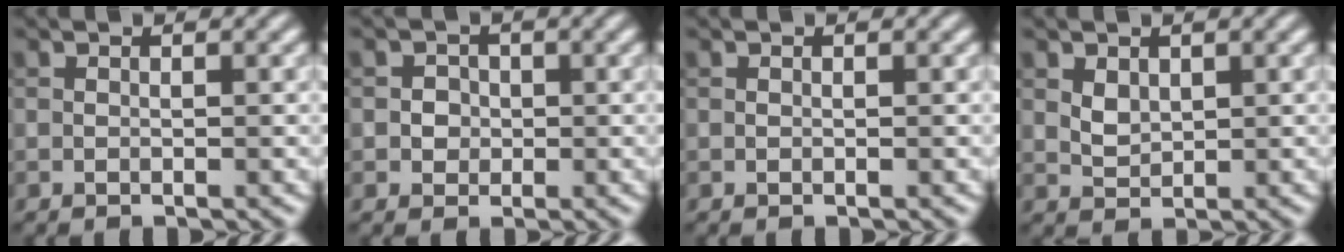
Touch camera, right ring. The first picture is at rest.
{"total": 1.8, "force": [0.1, 1.7, 0.7], "torque": [0.007, 0.006, 0.000]}
{"total": 0.0}
{"total": 1.5, "force": [0.7, 1.1, 0.9], "torque": [-0.019, -0.002, 0.018]}